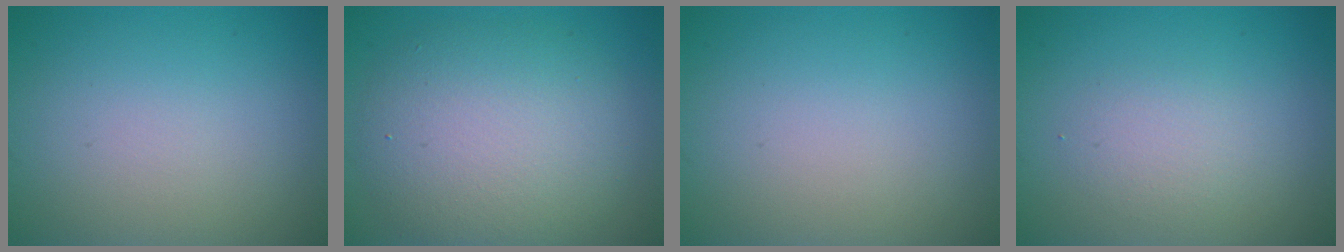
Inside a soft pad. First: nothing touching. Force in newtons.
{"total": 7.4, "press": 7.4, "slide": 0.2}
{"total": 0.0}
{"total": 1.7, "press": 1.7, "slide": 0.1}